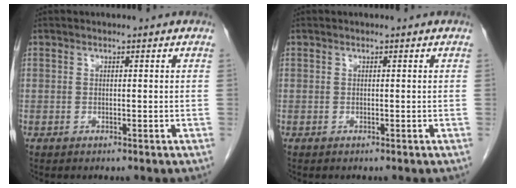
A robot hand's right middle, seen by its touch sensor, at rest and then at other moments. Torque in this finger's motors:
{"motor_torque": [1.14, -1.00, 0.04, 0.01]}